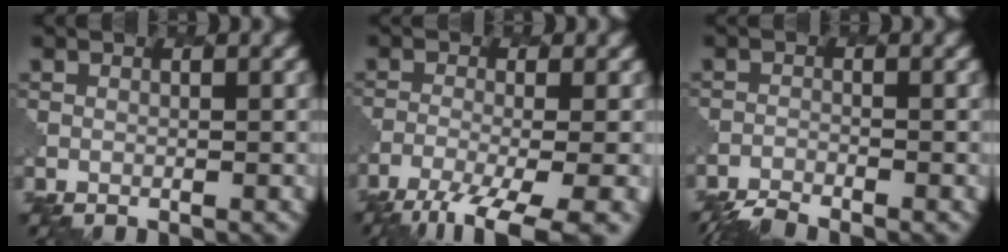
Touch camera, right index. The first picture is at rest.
{"total": 7.9, "force": [-5.3, 1.9, 5.6], "torque": [-0.096, -0.016, -0.089]}
{"total": 3.1, "force": [-3.0, 0.2, 0.7], "torque": [-0.020, -0.015, -0.056]}